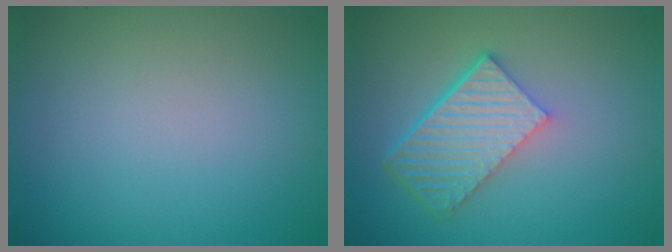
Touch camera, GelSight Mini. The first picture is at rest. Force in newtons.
{"total": 6.1, "press": 4.2, "slide": 4.4}